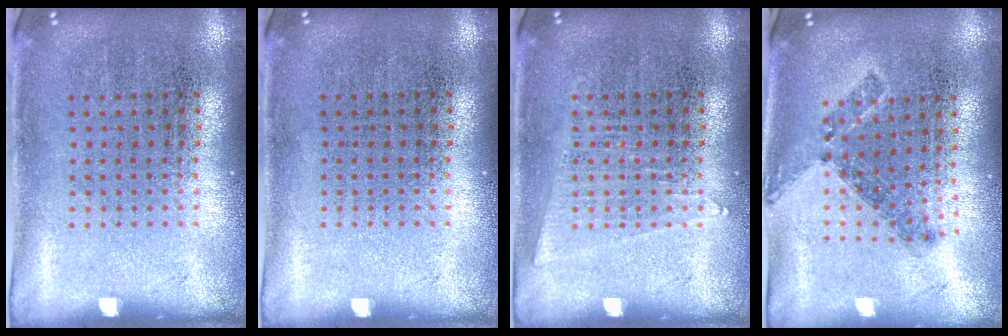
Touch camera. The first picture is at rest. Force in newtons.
{"total": 0.0}
{"total": 1.0, "press": 1.0, "slide": 0.1}
{"total": 0.8, "press": 0.8, "slide": 0.3}